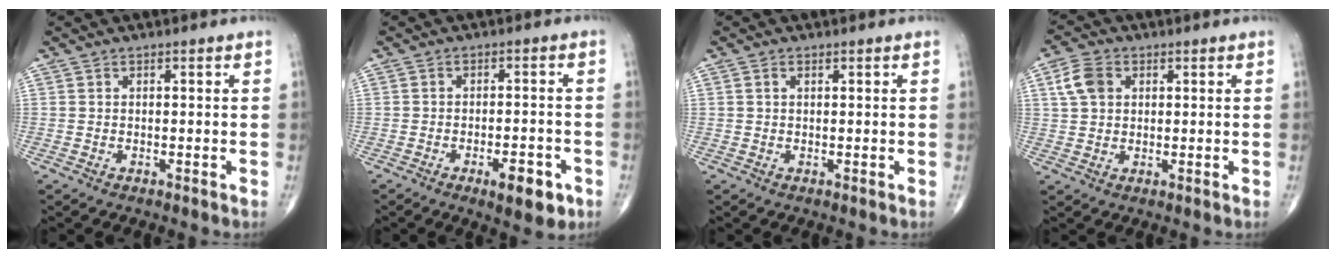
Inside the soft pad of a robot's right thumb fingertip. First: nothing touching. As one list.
[{"total": 7.1, "force": [-3.6, 2.6, 5.6], "torque": [-0.063, 0.010, -0.046]}, {"total": 0.7, "force": [0.3, 0.4, 0.5], "torque": [-0.008, 0.003, 0.005]}, {"total": 5.7, "force": [1.7, 4.2, 3.4], "torque": [-0.060, 0.005, 0.031]}]